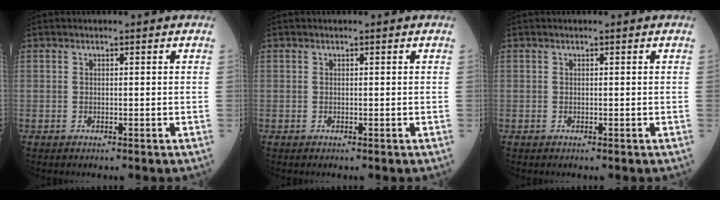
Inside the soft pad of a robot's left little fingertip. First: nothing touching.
{"total": 0.0}
{"total": 0.0}